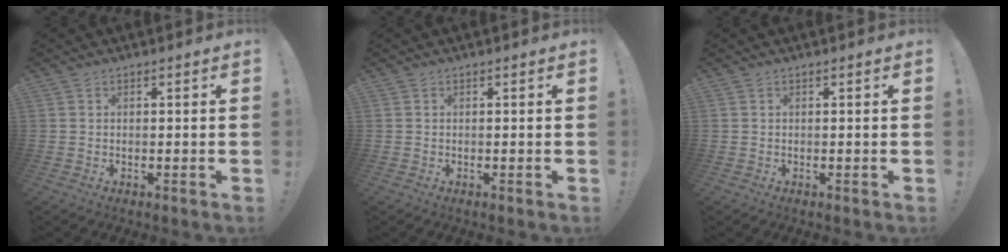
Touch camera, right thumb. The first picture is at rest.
{"total": 0.0}
{"total": 0.0}